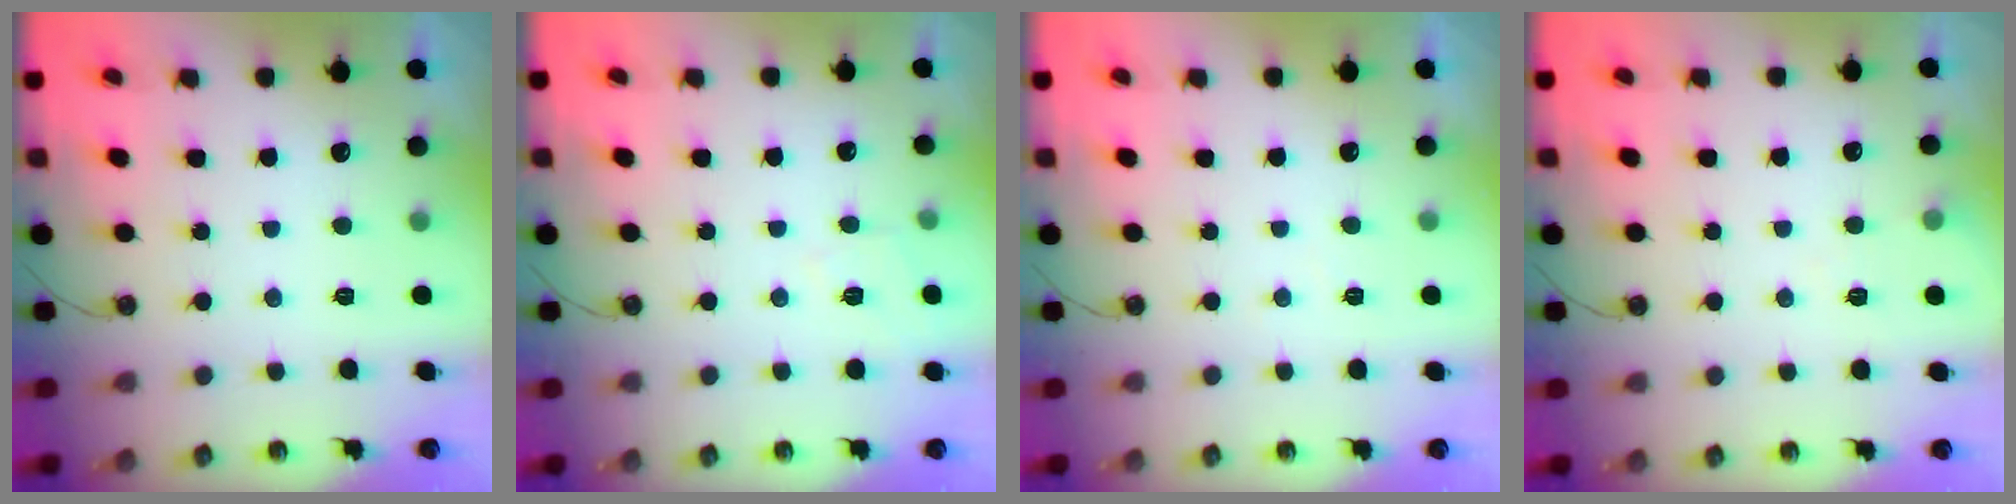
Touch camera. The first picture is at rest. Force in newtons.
{"total": 4.0, "press": 3.9, "slide": 0.5}
{"total": 2.9, "press": 2.9, "slide": 0.5}
{"total": 4.8, "press": 4.8, "slide": 0.8}